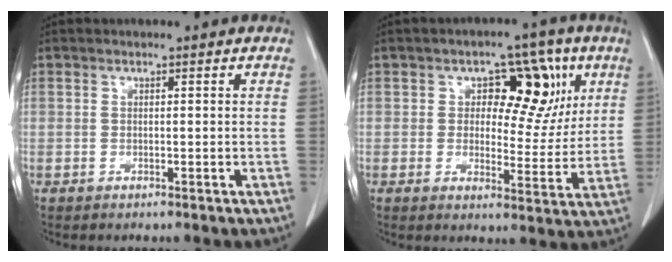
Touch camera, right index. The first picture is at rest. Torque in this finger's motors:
{"motor_torque": [0.48, 0.46, 0.18, 0.04]}